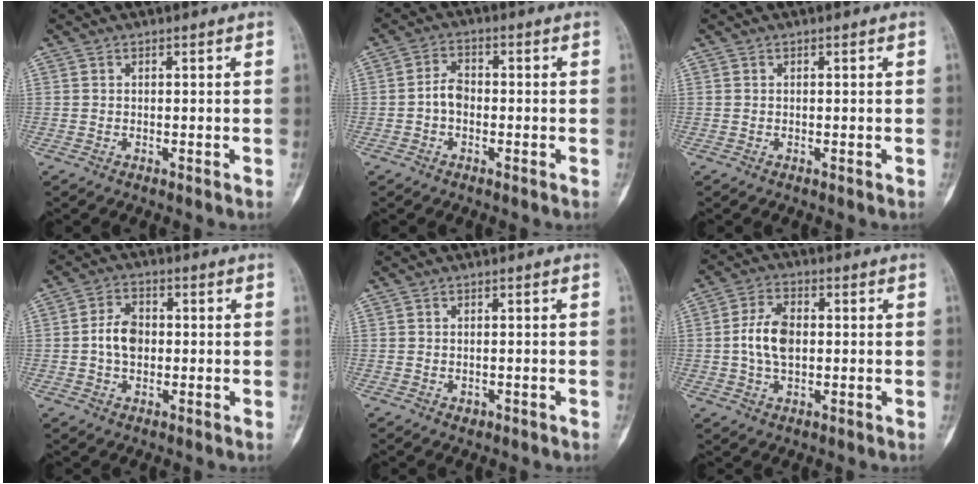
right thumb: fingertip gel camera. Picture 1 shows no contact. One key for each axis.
{"total": 3.8, "fx": -0.9, "fy": 2.6, "fz": 2.6, "tx": -0.039, "ty": 0.016, "tz": -0.023}
{"total": 0.0}
{"total": 6.0, "fx": -0.3, "fy": 4.2, "fz": 4.2, "tx": -0.066, "ty": 0.014, "tz": -0.009}
{"total": 0.9, "fx": -0.4, "fy": 0.7, "fz": 0.5, "tx": -0.004, "ty": 0.005, "tz": -0.001}
{"total": 7.8, "fx": 0.0, "fy": 4.7, "fz": 6.2, "tx": -0.116, "ty": 0.011, "tz": -0.003}